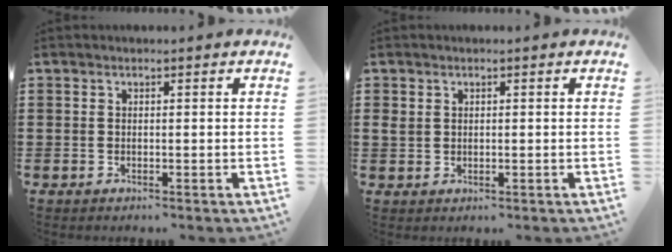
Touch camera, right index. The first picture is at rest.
{"total": 1.1, "force": [0.5, 0.8, 0.5], "torque": [-0.012, 0.006, 0.008]}